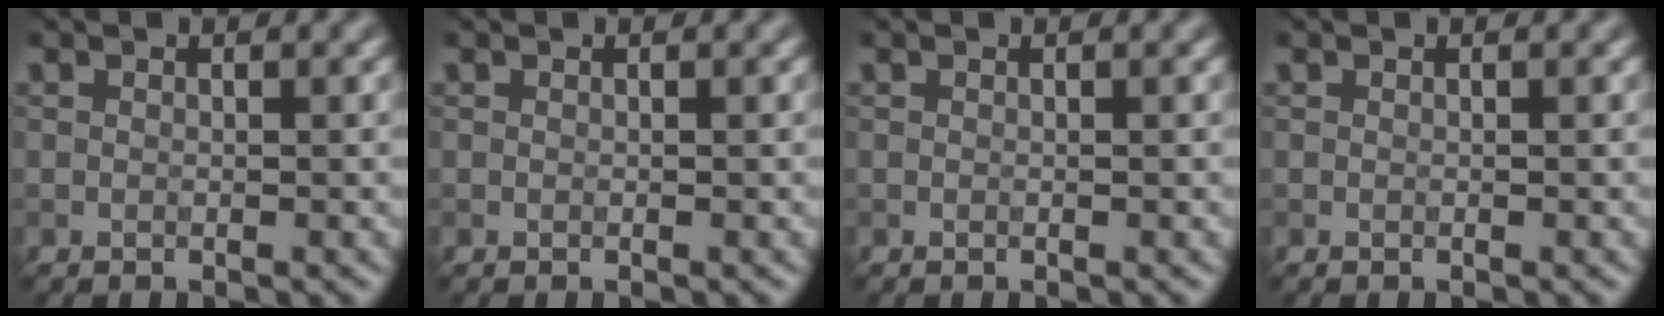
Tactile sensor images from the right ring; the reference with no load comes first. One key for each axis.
{"total": 0.0}
{"total": 0.0}
{"total": 0.0}